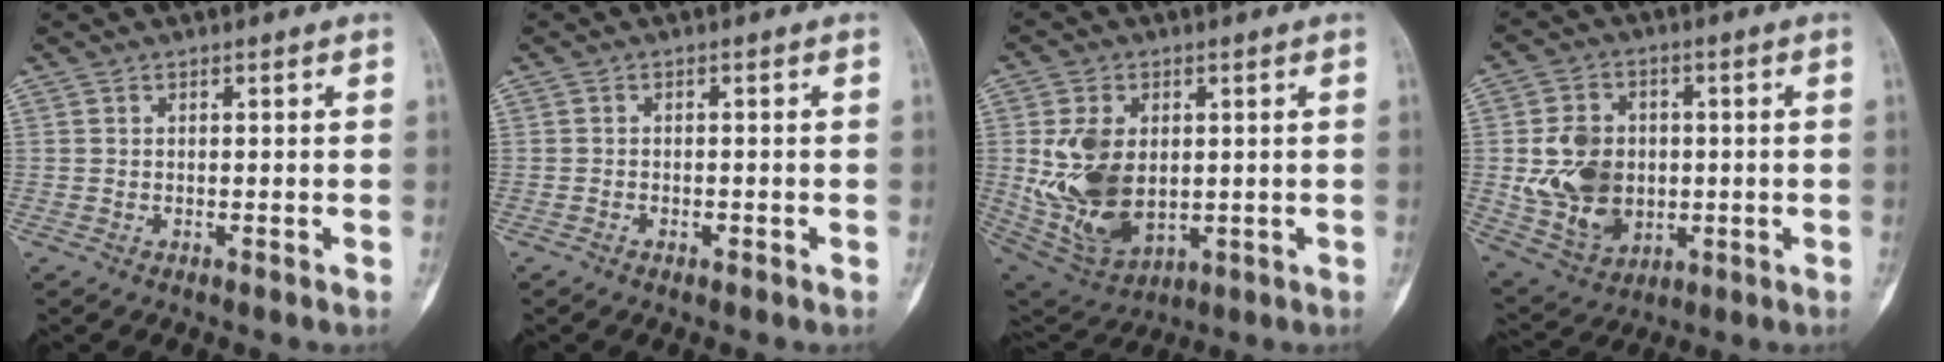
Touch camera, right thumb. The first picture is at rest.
{"total": 1.0, "force": [-0.6, 0.7, 0.6], "torque": [-0.009, 0.005, -0.008]}
{"total": 15.4, "force": [0.7, 10.2, 11.6], "torque": [-0.204, -0.011, 0.038]}
{"total": 14.1, "force": [-0.3, 11.0, 8.8], "torque": [-0.125, -0.004, 0.010]}